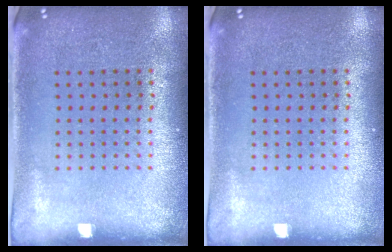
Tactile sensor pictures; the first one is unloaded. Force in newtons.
{"total": 0.0}